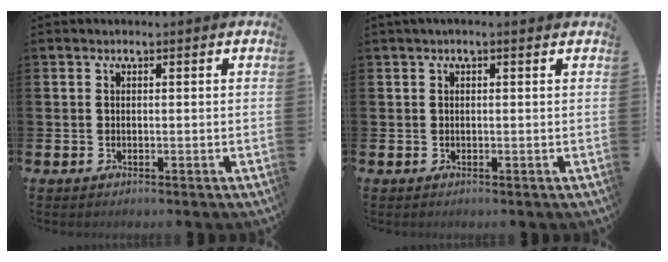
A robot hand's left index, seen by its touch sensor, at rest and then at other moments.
{"total": 0.6, "force": [0.2, 0.1, 0.6], "torque": [-0.010, 0.002, 0.003]}